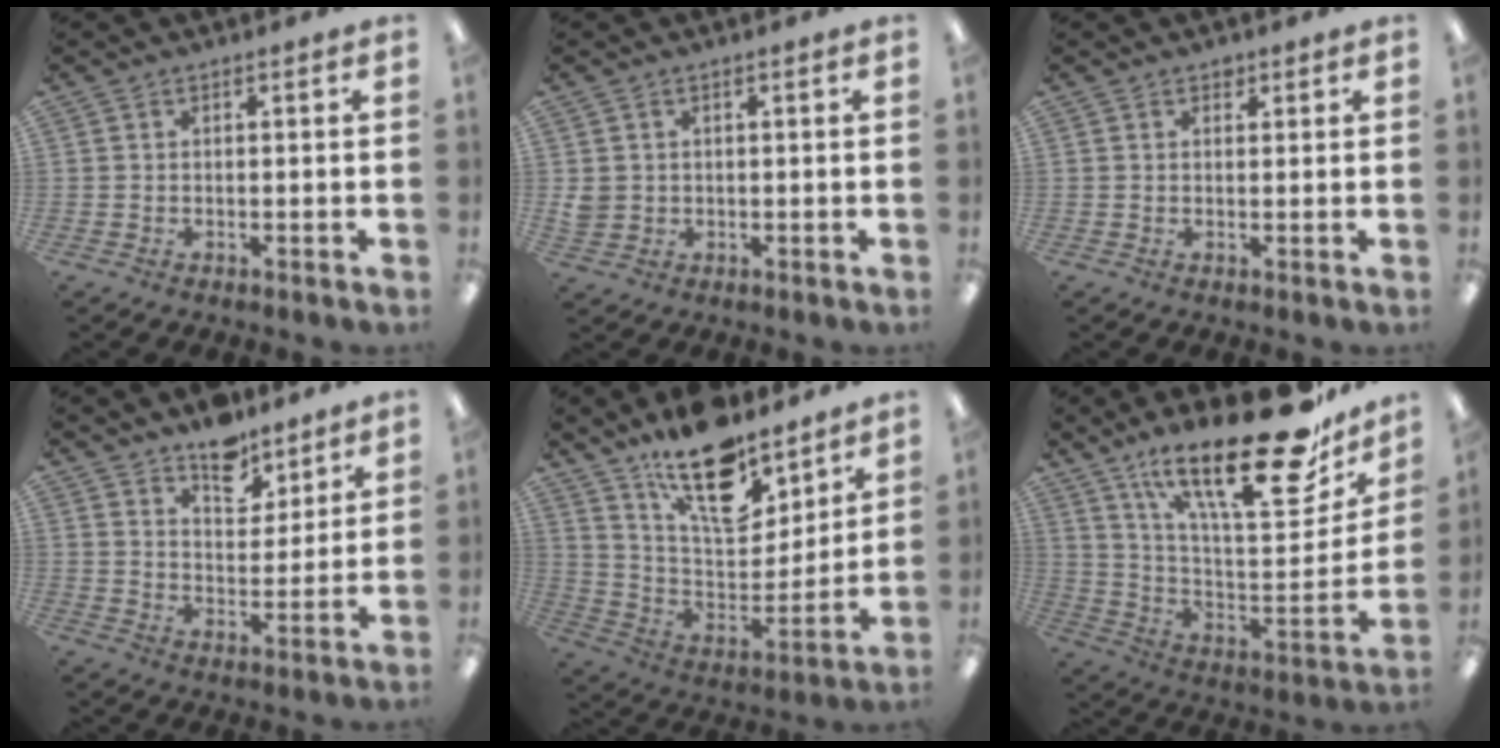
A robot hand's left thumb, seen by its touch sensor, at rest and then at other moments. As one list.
[{"total": 2.7, "force": [0.4, 2.6, 0.7], "torque": [-0.008, 0.001, 0.007]}, {"total": 1.4, "force": [1.1, 0.9, 0.3], "torque": [0.001, -0.001, 0.018]}, {"total": 9.3, "force": [7.6, 4.7, 2.8], "torque": [-0.021, -0.055, 0.133]}, {"total": 20.2, "force": [14.1, 9.3, 11.0], "torque": [-0.176, -0.094, 0.251]}, {"total": 27.8, "force": [18.9, 8.4, 18.5], "torque": [-0.280, -0.124, 0.313]}]